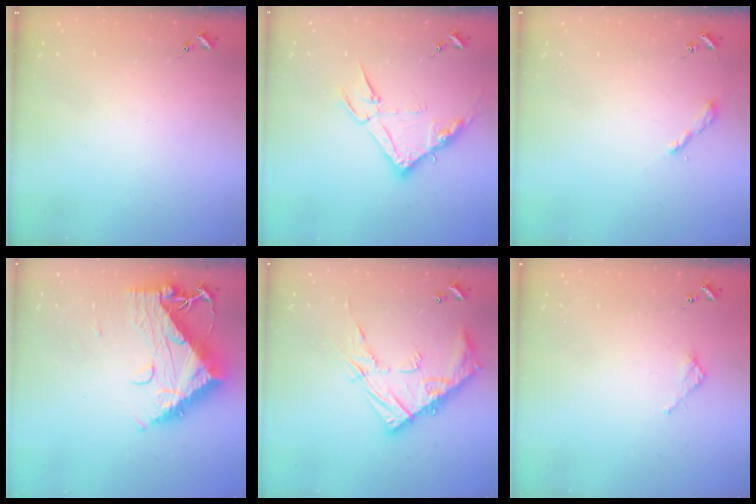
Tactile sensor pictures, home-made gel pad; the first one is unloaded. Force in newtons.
{"total": 13.8, "press": 13.8, "slide": 0.8}
{"total": 2.2, "press": 2.2, "slide": 0.2}
{"total": 15.6, "press": 15.5, "slide": 1.5}
{"total": 17.3, "press": 17.3, "slide": 1.4}
{"total": 2.7, "press": 2.7, "slide": 0.2}